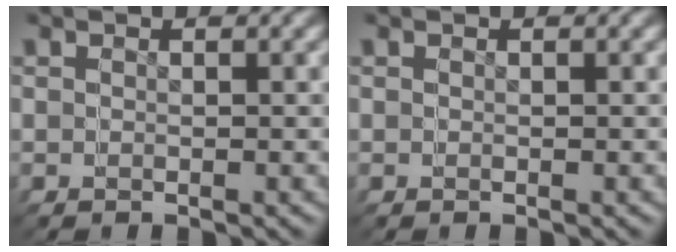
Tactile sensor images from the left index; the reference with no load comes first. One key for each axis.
{"total": 0.0}